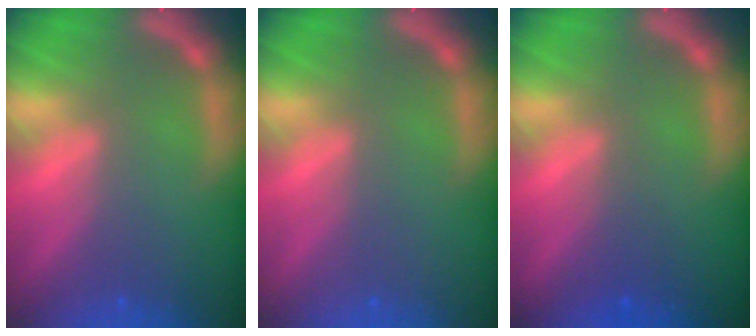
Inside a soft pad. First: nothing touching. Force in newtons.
{"total": 0.0}
{"total": 1.5}